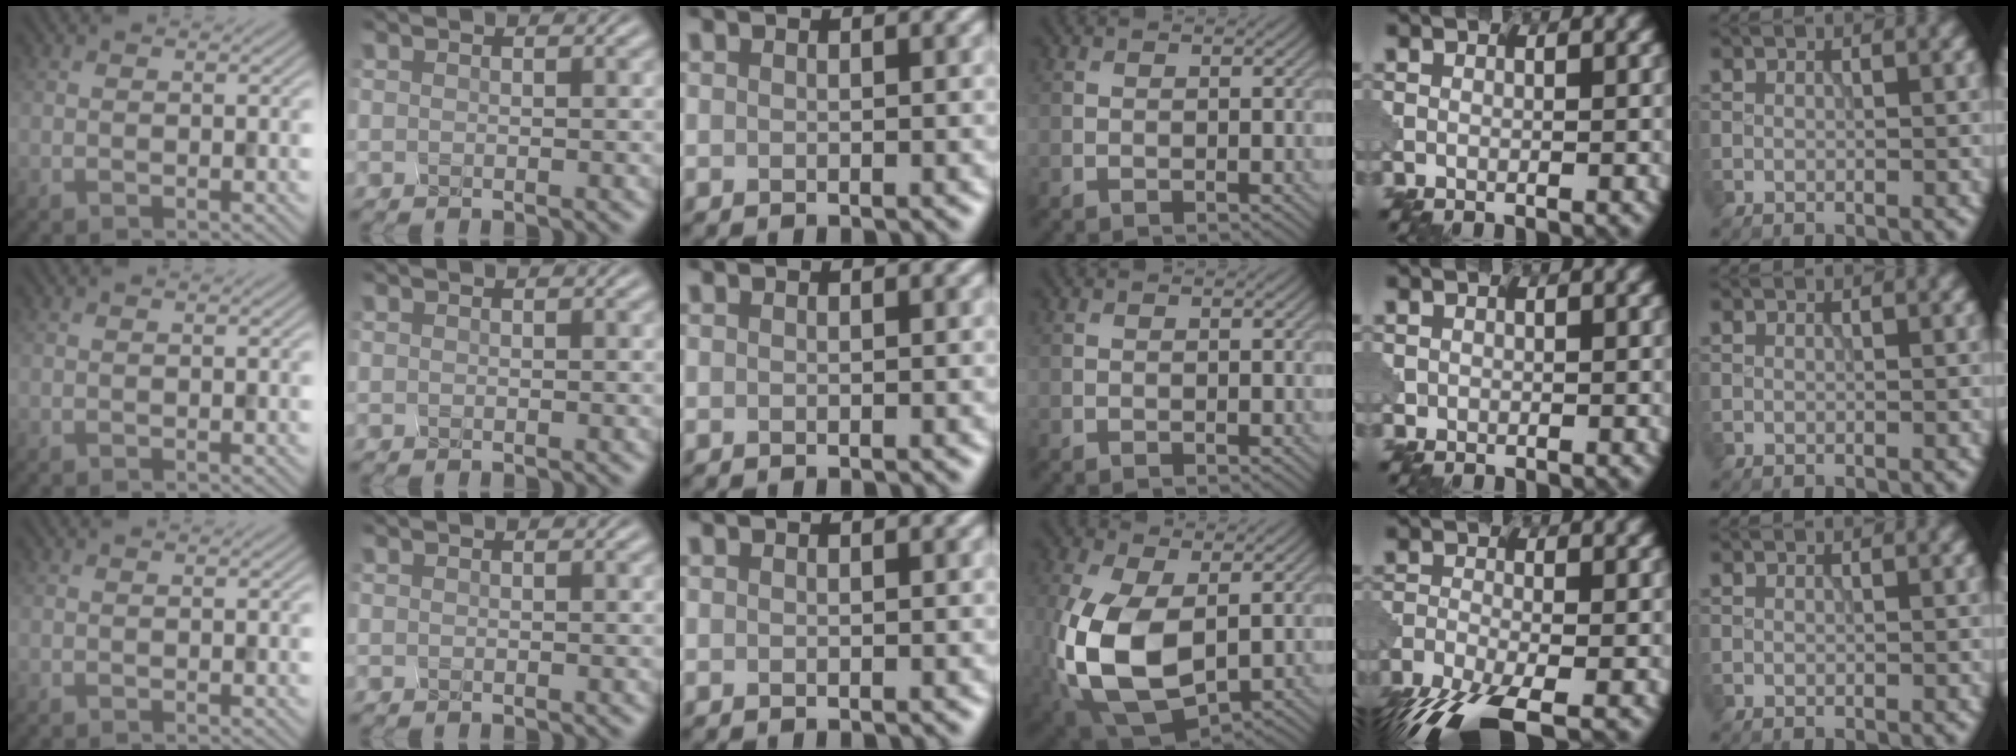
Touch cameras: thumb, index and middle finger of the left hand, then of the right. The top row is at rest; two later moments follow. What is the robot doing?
{"motion": "squeeze", "object": "clothespin"}